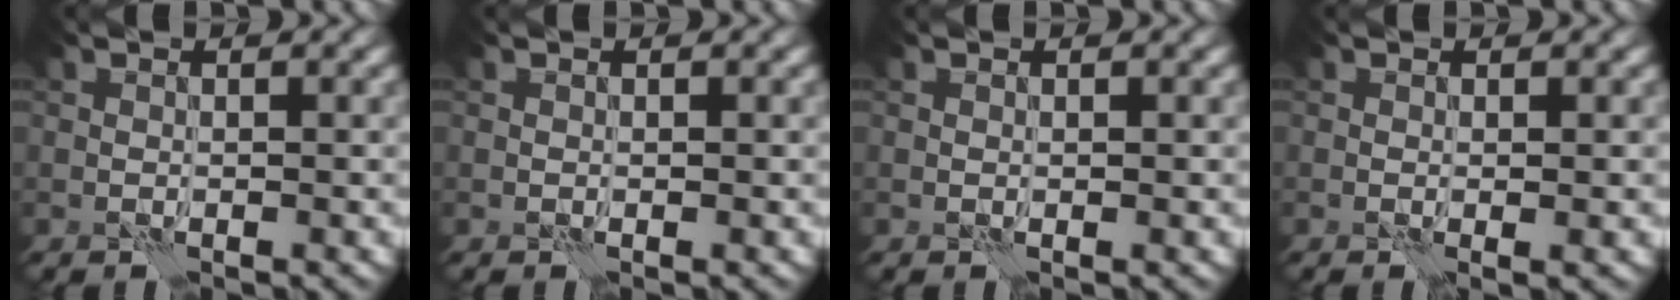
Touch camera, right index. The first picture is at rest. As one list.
[{"total": 0.0}, {"total": 0.0}, {"total": 1.0, "force": [-0.1, 0.1, 1.0], "torque": [-0.017, -0.002, -0.003]}]